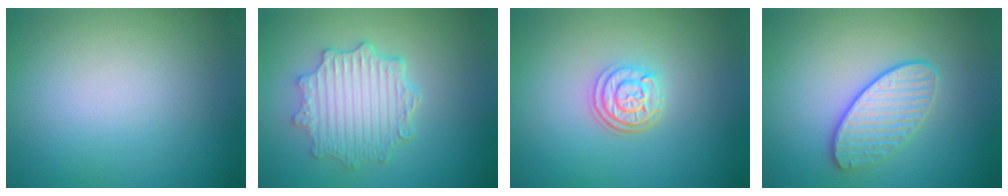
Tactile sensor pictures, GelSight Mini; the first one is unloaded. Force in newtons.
{"total": 4.9, "press": 4.0, "slide": 2.9}
{"total": 3.1, "press": 2.5, "slide": 1.8}
{"total": 3.0, "press": 2.8, "slide": 1.2}